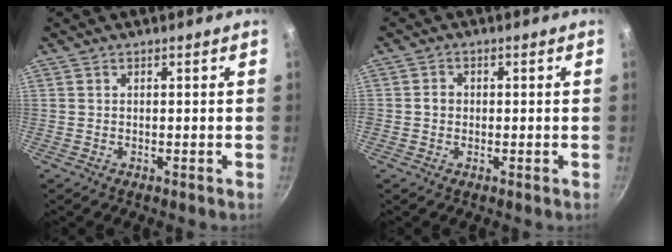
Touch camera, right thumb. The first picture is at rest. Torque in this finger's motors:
{"motor_torque": [1.46, 2.41, 1.42, -0.60, 0.19]}